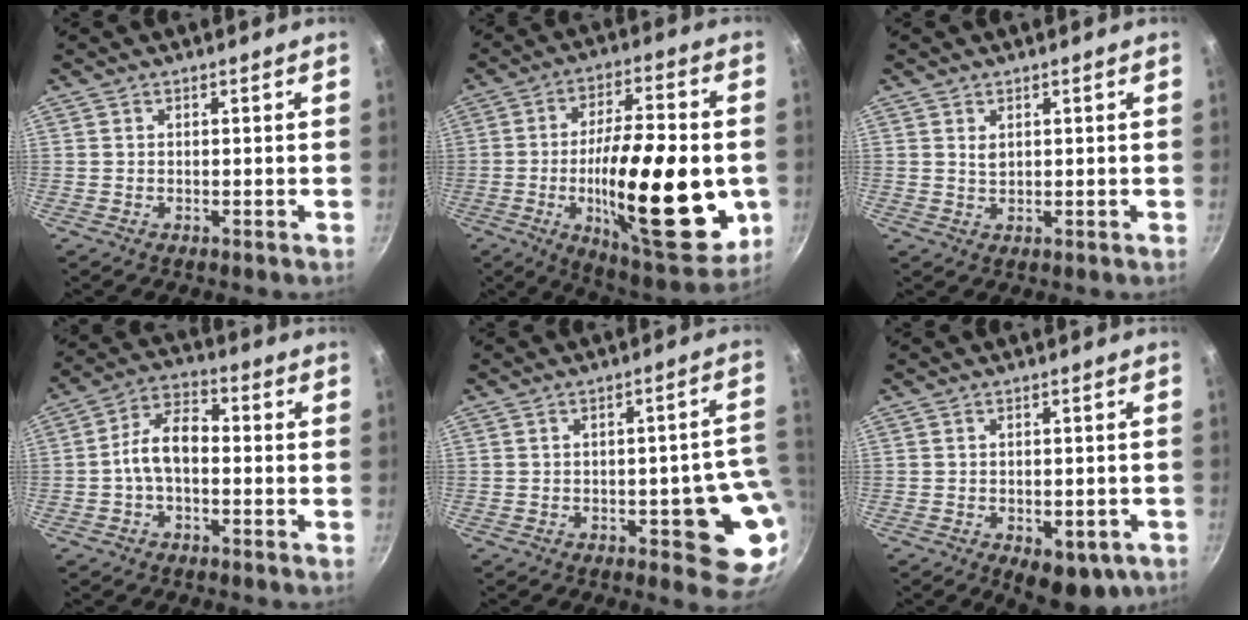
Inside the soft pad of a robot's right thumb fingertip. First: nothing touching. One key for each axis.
{"total": 28.1, "fx": -4.8, "fy": 9.8, "fz": 25.9, "tx": -0.373, "ty": -0.002, "tz": -0.070}
{"total": 1.5, "fx": 0.7, "fy": 0.9, "fz": 0.9, "tx": -0.014, "ty": -0.005, "tz": 0.015}
{"total": 8.2, "fx": -1.3, "fy": 4.8, "fz": 6.5, "tx": -0.104, "ty": 0.039, "tz": -0.035}
{"total": 11.8, "fx": -2.1, "fy": 4.8, "fz": 10.5, "tx": -0.060, "ty": 0.016, "tz": -0.022}
{"total": 8.8, "fx": -3.8, "fy": 4.6, "fz": 6.5, "tx": -0.052, "ty": 0.007, "tz": -0.036}